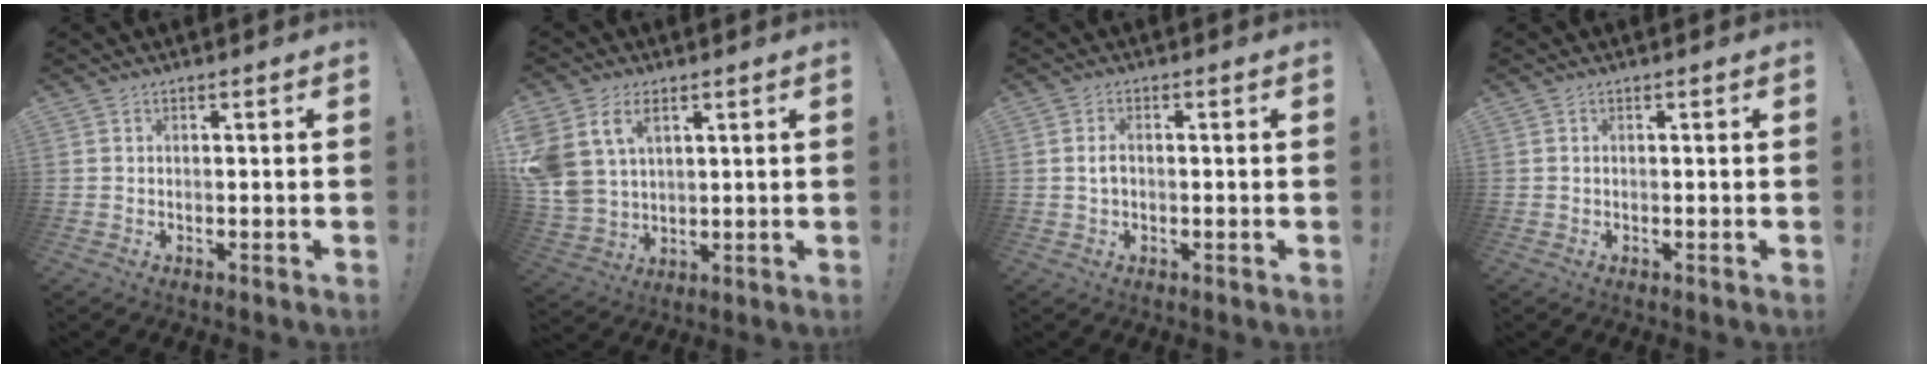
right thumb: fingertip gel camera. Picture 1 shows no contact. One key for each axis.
{"total": 10.8, "fx": 5.4, "fy": 7.4, "fz": 5.8, "tx": -0.126, "ty": -0.019, "tz": 0.112}
{"total": 2.1, "fx": 0.1, "fy": 1.2, "fz": 1.7, "tx": -0.024, "ty": 0.002, "tz": 0.000}
{"total": 0.0}